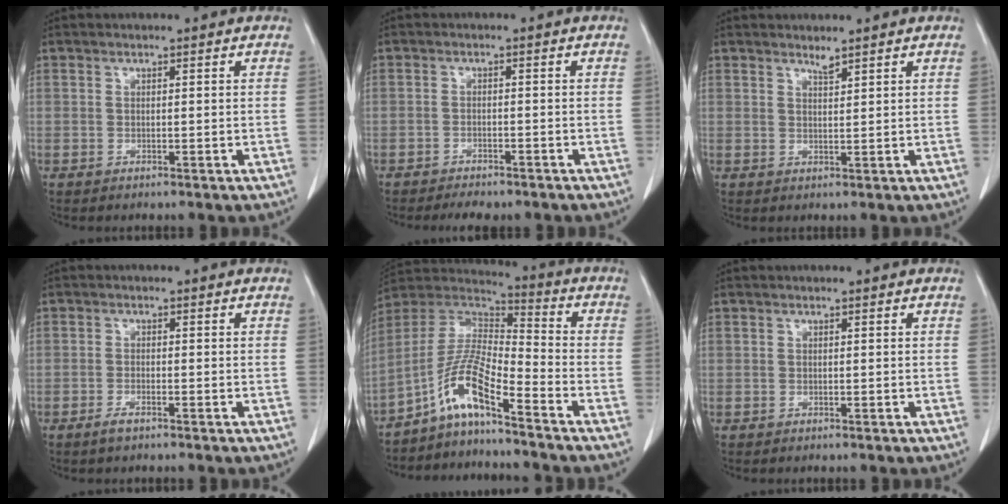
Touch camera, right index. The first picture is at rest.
{"total": 4.7, "force": [-4.0, 1.7, 1.9], "torque": [-0.023, -0.004, -0.053]}
{"total": 1.3, "force": [1.2, -0.1, 0.4], "torque": [-0.007, -0.007, 0.023]}
{"total": 1.8, "force": [-1.3, 0.4, 1.2], "torque": [-0.027, -0.002, -0.025]}
{"total": 9.9, "force": [-6.7, 0.9, 7.3], "torque": [-0.156, 0.016, -0.131]}
{"total": 0.0}